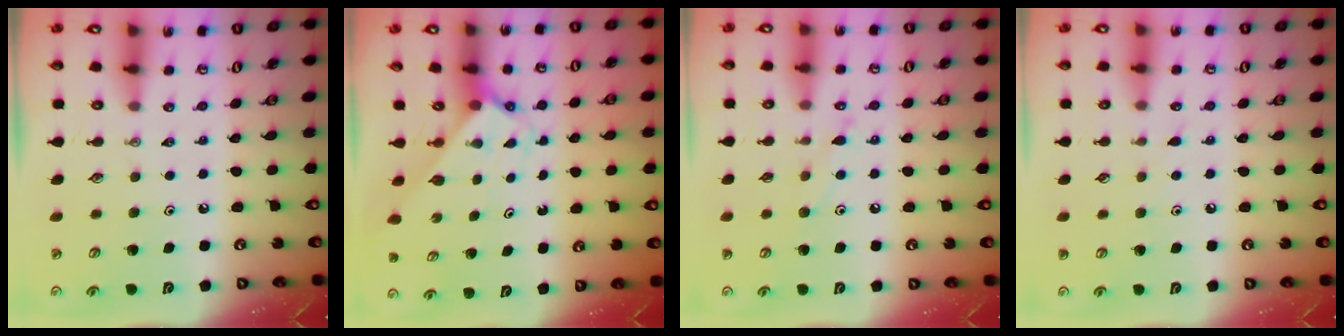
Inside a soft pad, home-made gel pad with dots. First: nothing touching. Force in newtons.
{"total": 2.4, "press": 2.4, "slide": 0.2}
{"total": 6.7, "press": 6.7, "slide": 0.4}
{"total": 2.7, "press": 2.7, "slide": 0.3}